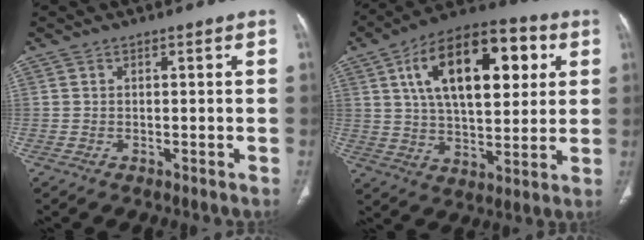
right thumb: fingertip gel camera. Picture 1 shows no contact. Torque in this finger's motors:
{"motor_torque": [0.26, 4.75, 1.34, -0.24, 0.54]}